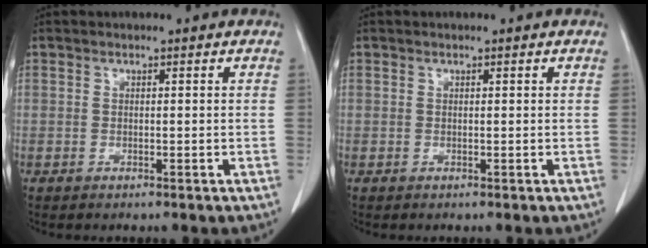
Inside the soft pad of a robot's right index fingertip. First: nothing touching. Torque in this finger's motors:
{"motor_torque": [-0.04, -0.02, 0.03, 0.01]}